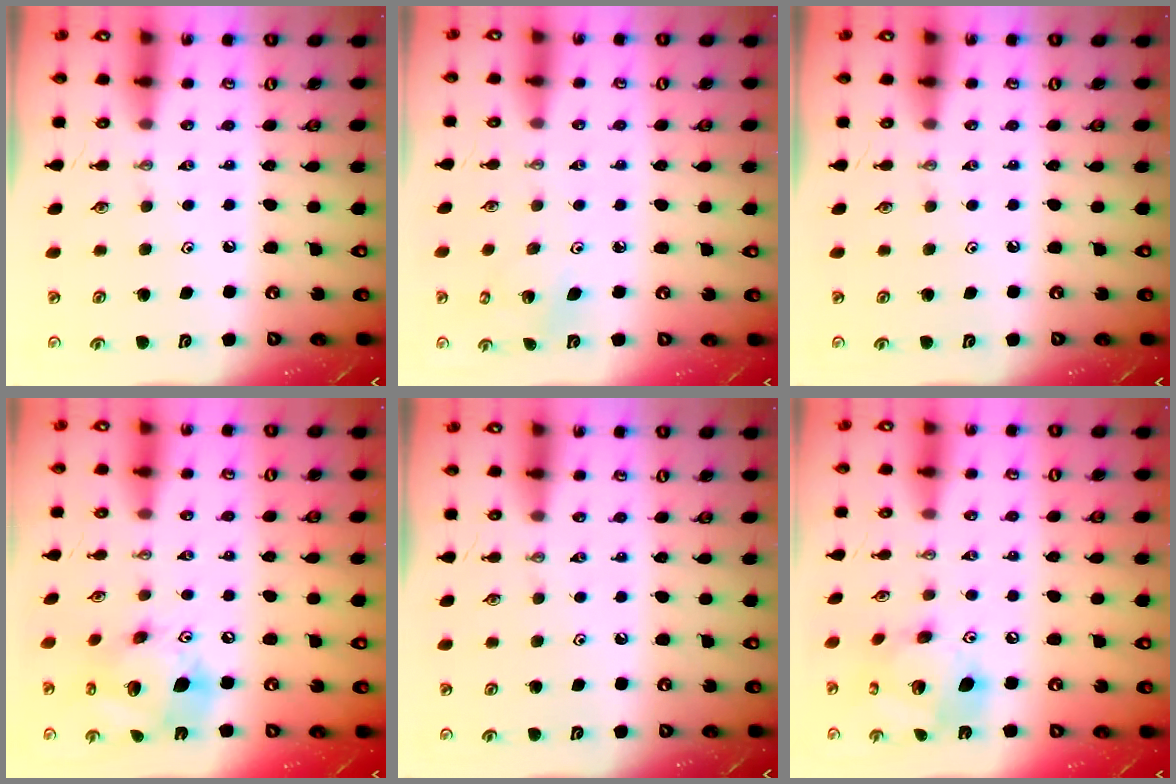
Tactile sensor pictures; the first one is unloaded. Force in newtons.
{"total": 2.4, "press": 2.4, "slide": 0.1}
{"total": 0.0}
{"total": 16.5, "press": 16.3, "slide": 3.1}
{"total": 0.0}
{"total": 14.5, "press": 14.5, "slide": 1.3}